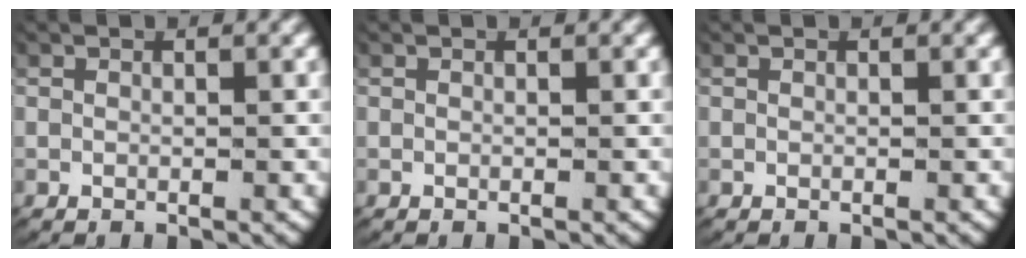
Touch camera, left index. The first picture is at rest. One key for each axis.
{"total": 0.0}
{"total": 0.0}